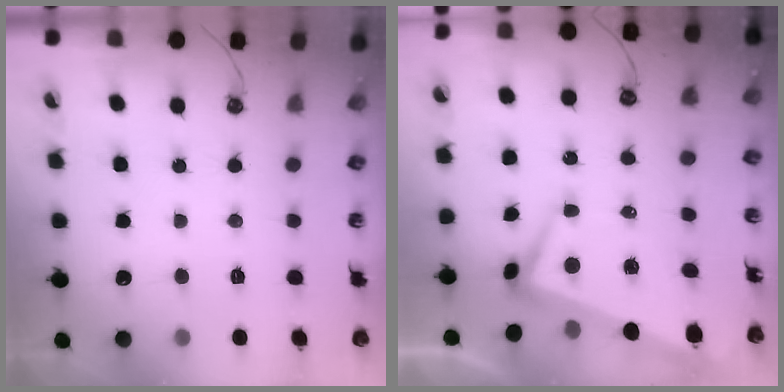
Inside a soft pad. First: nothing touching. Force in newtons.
{"total": 2.0, "press": 1.6, "slide": 1.2}